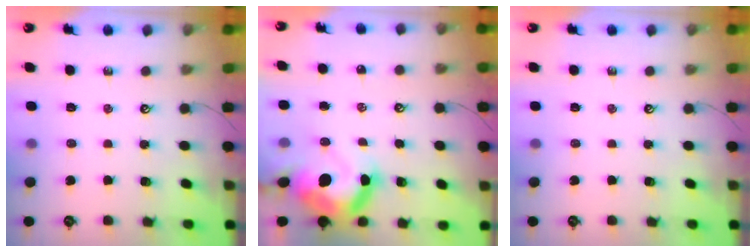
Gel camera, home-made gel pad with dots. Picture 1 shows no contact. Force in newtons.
{"total": 16.5, "press": 16.4, "slide": 1.9}
{"total": 0.0}